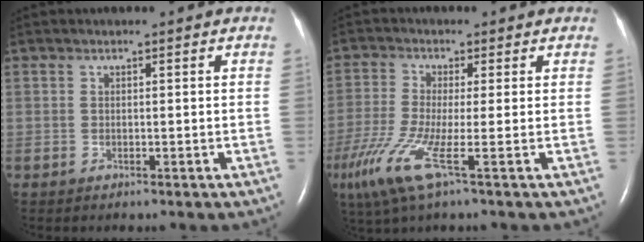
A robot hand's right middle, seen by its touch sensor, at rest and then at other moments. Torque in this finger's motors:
{"motor_torque": [0.29, -0.19, 0.70, 0.21]}